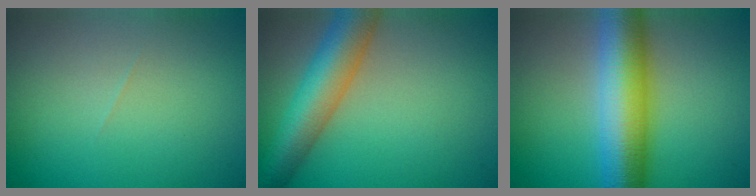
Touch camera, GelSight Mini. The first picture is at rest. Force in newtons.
{"total": 7.7, "press": 7.7, "slide": 0.3}
{"total": 9.8, "press": 9.8, "slide": 0.2}